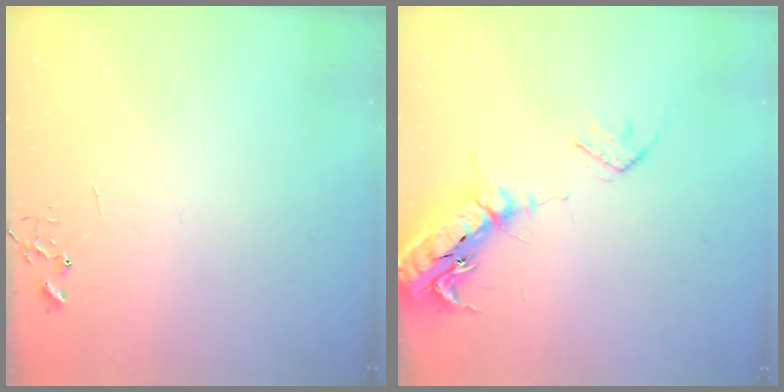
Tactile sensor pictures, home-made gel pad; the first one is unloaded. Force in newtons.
{"total": 18.4, "press": 17.9, "slide": 4.4}